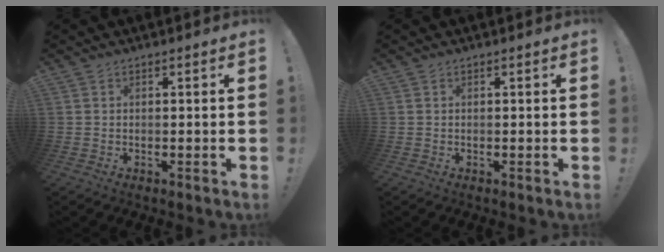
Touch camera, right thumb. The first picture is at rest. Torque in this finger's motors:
{"motor_torque": [0.00, 0.00, 0.00, 0.00, 0.00]}